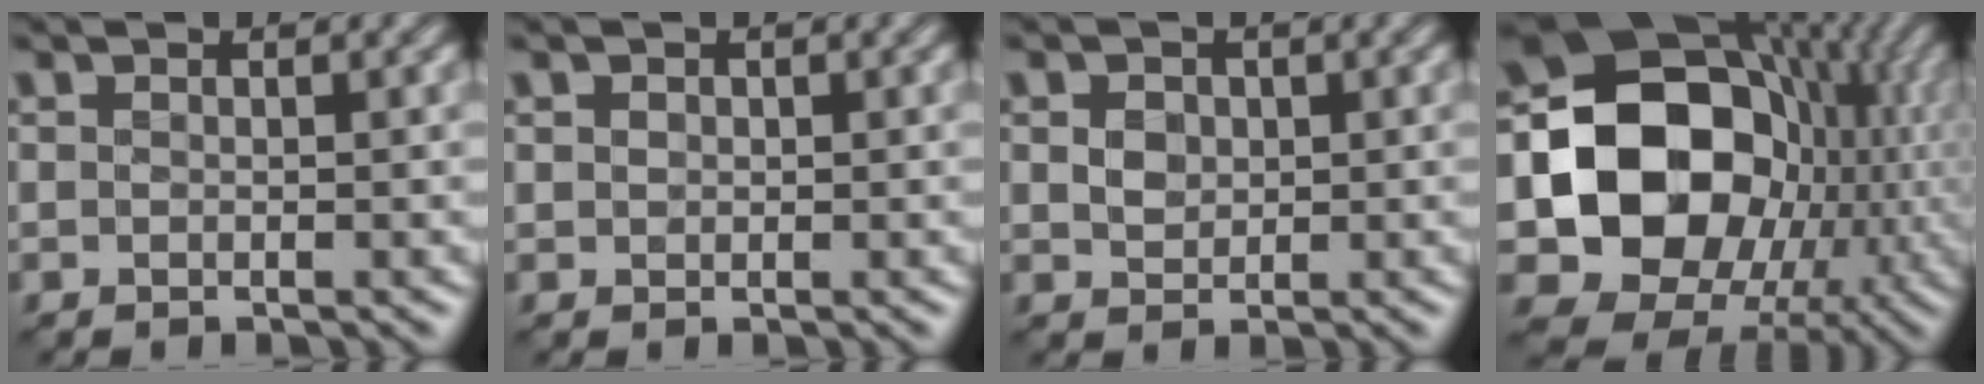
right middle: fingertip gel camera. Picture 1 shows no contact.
{"total": 0.8, "force": [0.4, 0.7, 0.3], "torque": [-0.003, 0.004, 0.004]}
{"total": 1.6, "force": [0.3, 1.3, 0.8], "torque": [-0.021, 0.000, 0.006]}
{"total": 16.2, "force": [-1.4, 13.2, 9.2], "torque": [-0.151, -0.014, -0.029]}